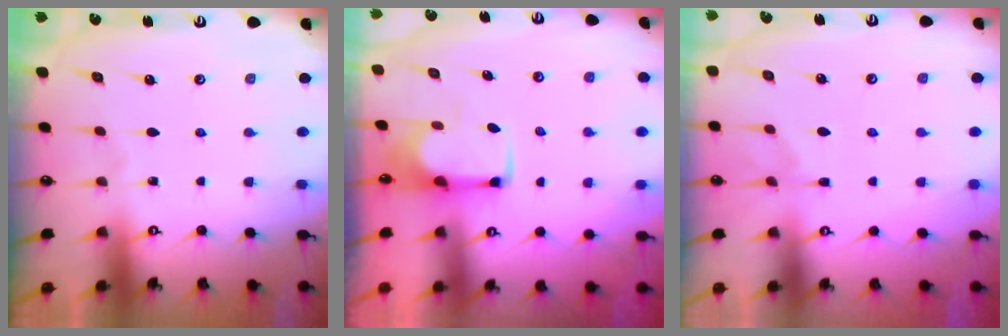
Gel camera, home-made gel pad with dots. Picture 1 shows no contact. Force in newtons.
{"total": 1.6, "press": 1.5, "slide": 0.7}
{"total": 1.2, "press": 0.1, "slide": 1.2}